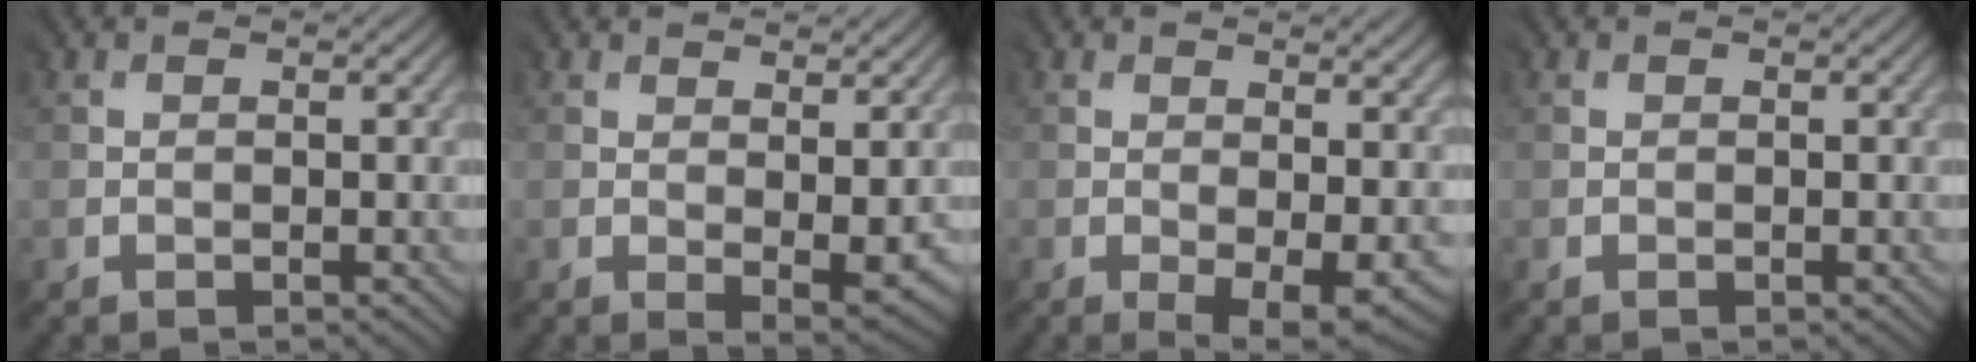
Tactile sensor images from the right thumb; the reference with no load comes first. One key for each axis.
{"total": 3.9, "fx": 1.4, "fy": 1.2, "fz": 3.4, "tx": -0.055, "ty": -0.008, "tz": 0.029}
{"total": 8.1, "fx": -0.8, "fy": 3.2, "fz": 7.4, "tx": -0.099, "ty": -0.018, "tz": 0.002}
{"total": 0.0}